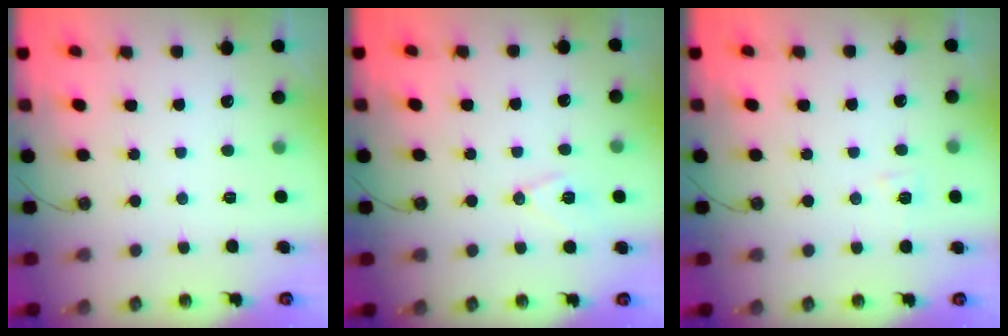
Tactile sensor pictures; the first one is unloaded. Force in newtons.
{"total": 8.7, "press": 7.9, "slide": 3.7}
{"total": 5.3, "press": 4.8, "slide": 2.1}